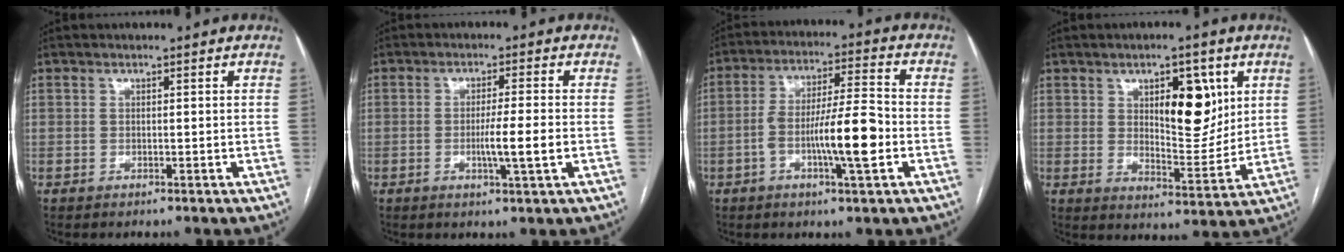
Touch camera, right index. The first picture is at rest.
{"total": 5.4, "force": [-1.2, -0.4, 5.3], "torque": [-0.089, -0.009, -0.021]}
{"total": 11.2, "force": [-3.1, 1.1, 10.7], "torque": [-0.189, 0.009, -0.056]}
{"total": 9.8, "force": [3.7, 3.9, 8.2], "torque": [-0.118, -0.001, 0.063]}